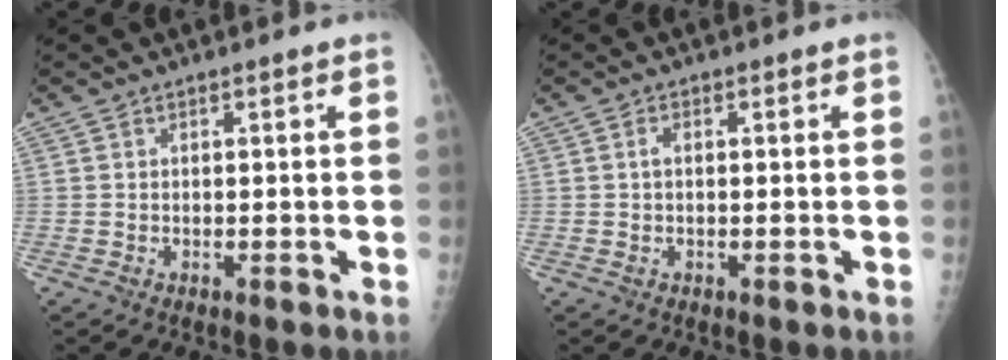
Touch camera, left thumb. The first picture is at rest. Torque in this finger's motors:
{"motor_torque": [0.55, 0.18, 0.21, -0.17, -0.02]}